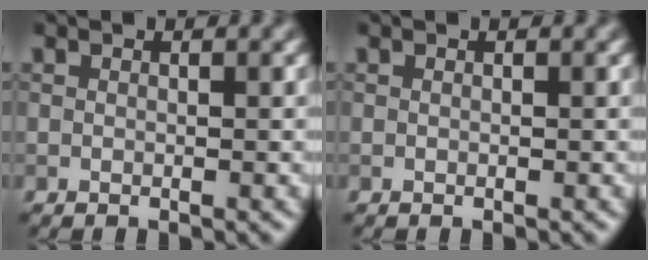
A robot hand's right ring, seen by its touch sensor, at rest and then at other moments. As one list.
[{"total": 0.0}]